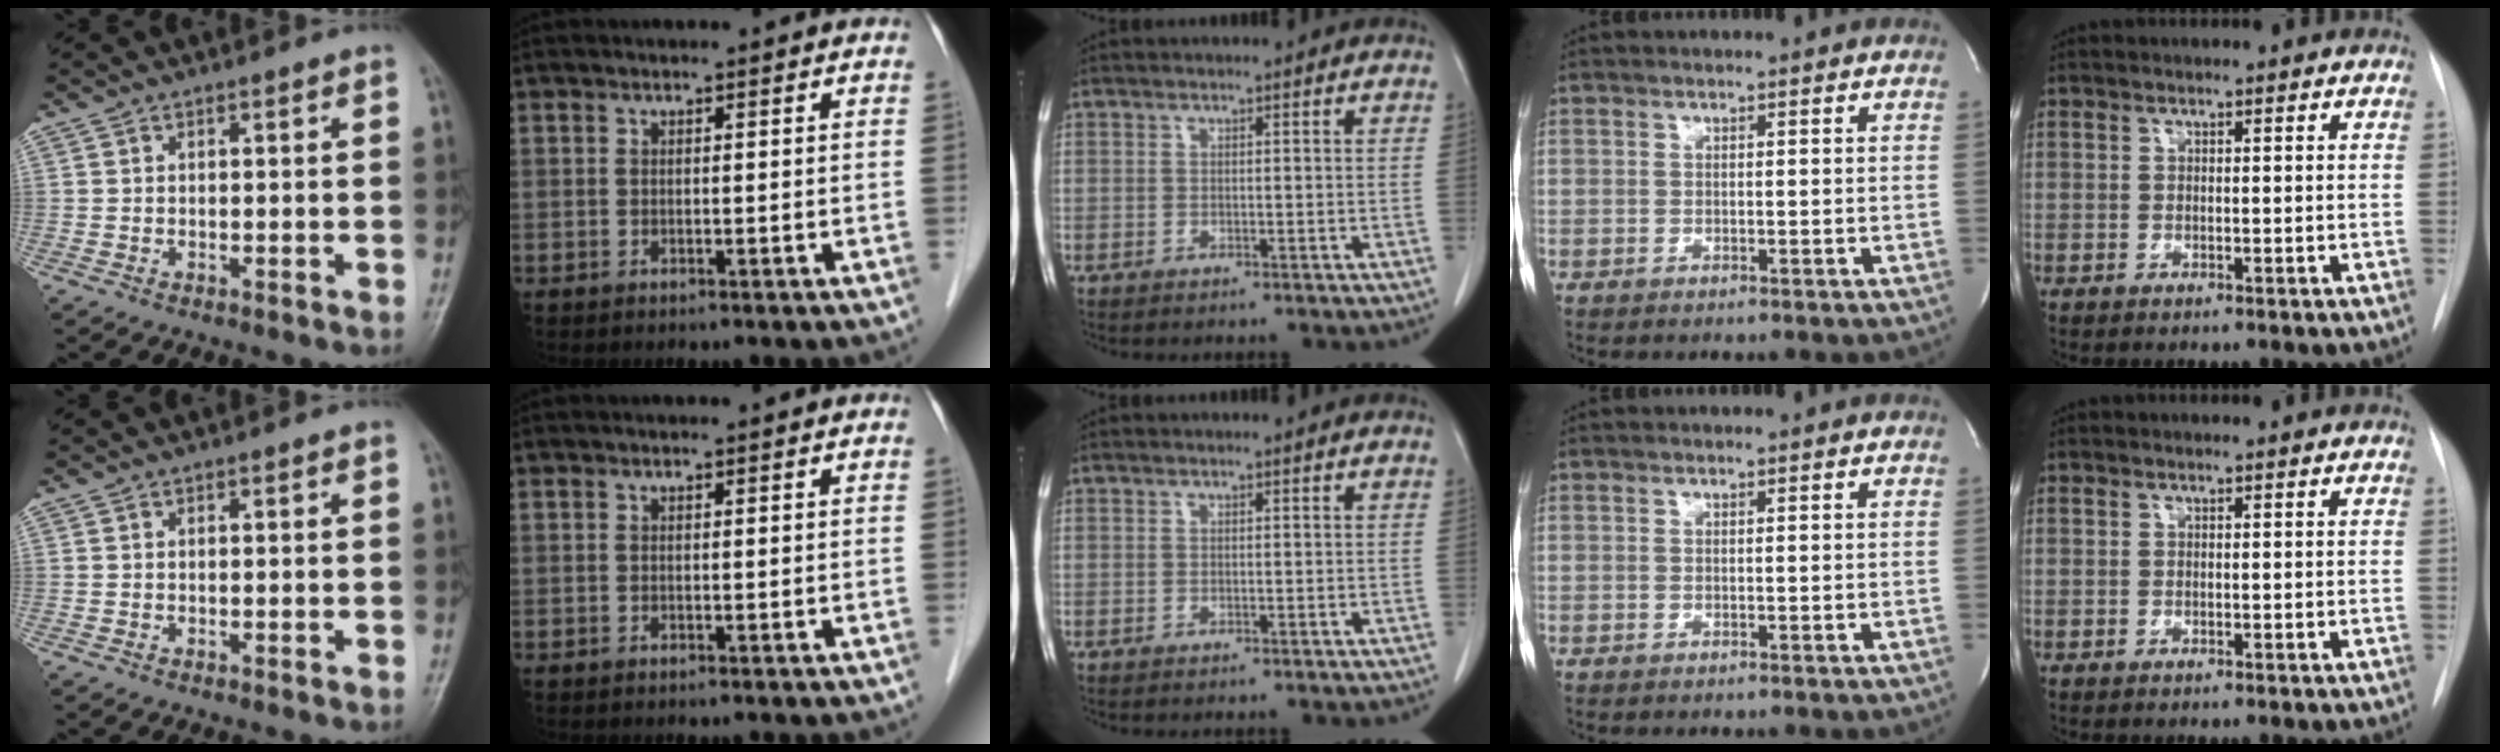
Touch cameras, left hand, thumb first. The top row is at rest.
{}